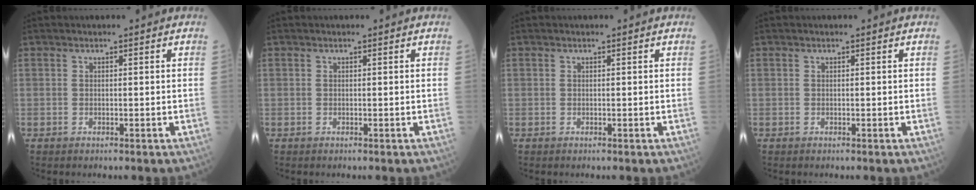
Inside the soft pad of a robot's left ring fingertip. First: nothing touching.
{"total": 0.0}
{"total": 0.0}
{"total": 0.0}